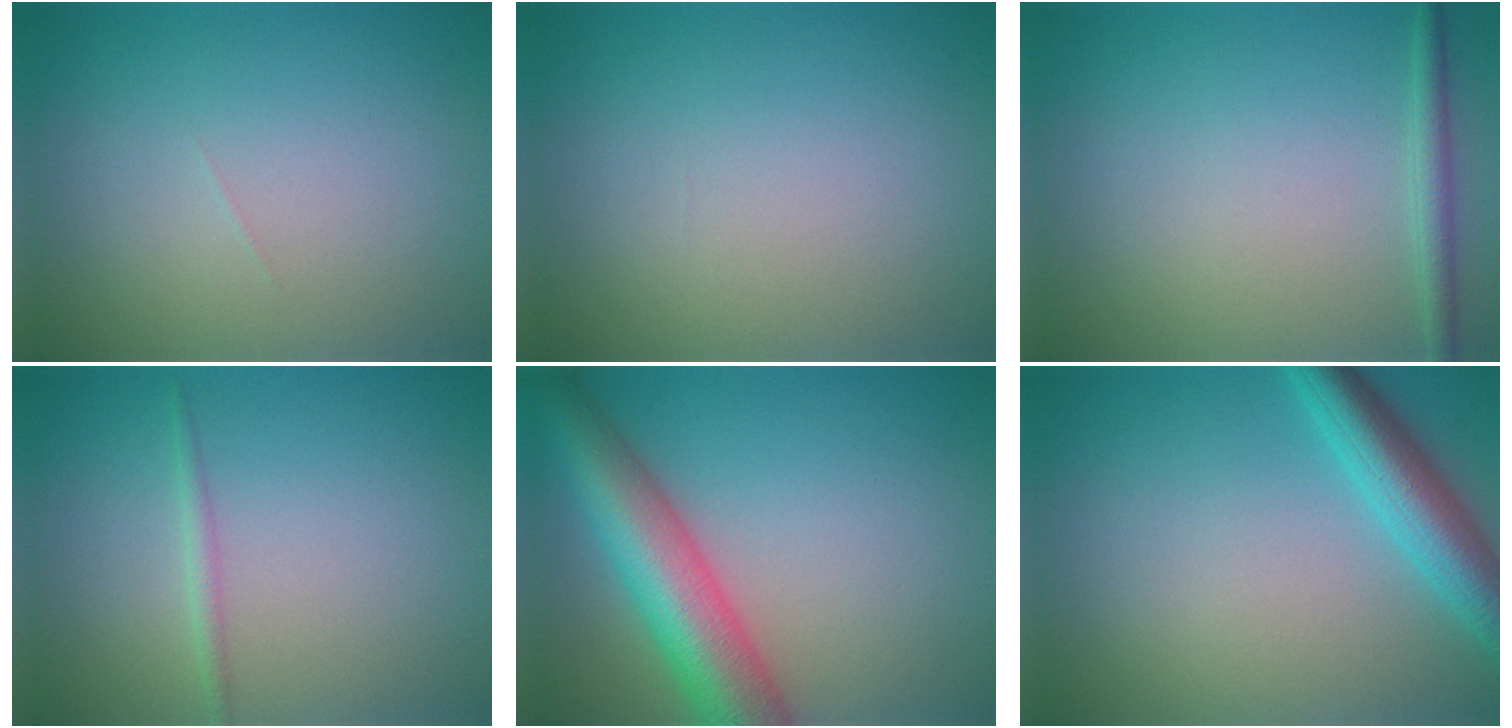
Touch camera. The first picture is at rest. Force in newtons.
{"total": 0.0}
{"total": 1.6, "press": 1.6, "slide": 0.1}
{"total": 1.0, "press": 1.0, "slide": 0.1}
{"total": 9.1, "press": 9.1, "slide": 0.4}
{"total": 5.0, "press": 5.0, "slide": 0.2}